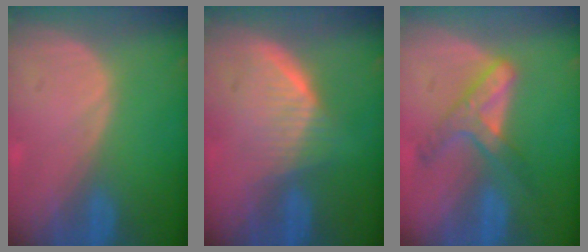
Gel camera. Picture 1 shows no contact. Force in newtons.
{"total": 5.4, "press": 5.3, "slide": 1.4}
{"total": 6.2, "press": 5.6, "slide": 2.7}